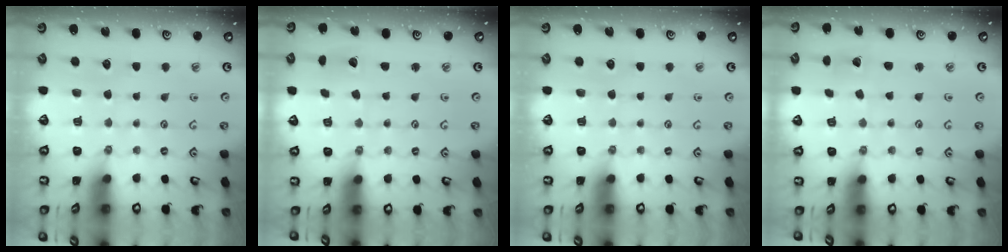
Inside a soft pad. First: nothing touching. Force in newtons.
{"total": 3.7, "press": 3.7, "slide": 0.3}
{"total": 0.0}
{"total": 1.5, "press": 1.5, "slide": 0.2}